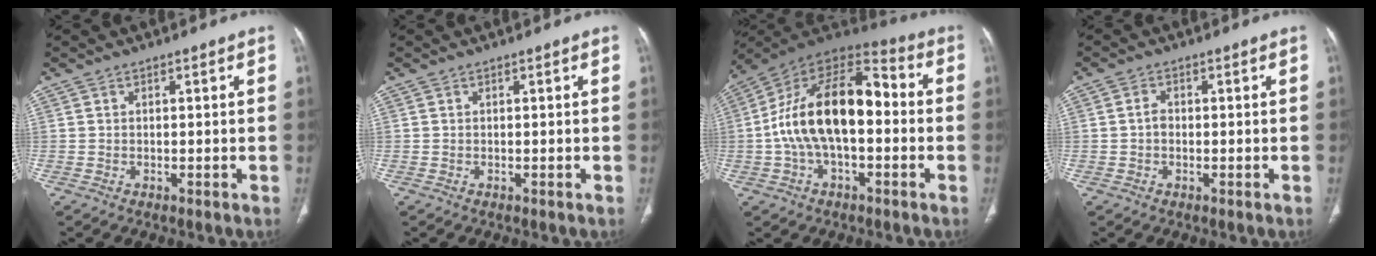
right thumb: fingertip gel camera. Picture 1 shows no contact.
{"total": 0.0}
{"total": 20.1, "force": [-0.8, 10.5, 17.1], "torque": [-0.293, 0.049, -0.020]}
{"total": 1.9, "force": [-0.2, 1.5, 1.2], "torque": [-0.018, 0.006, -0.005]}